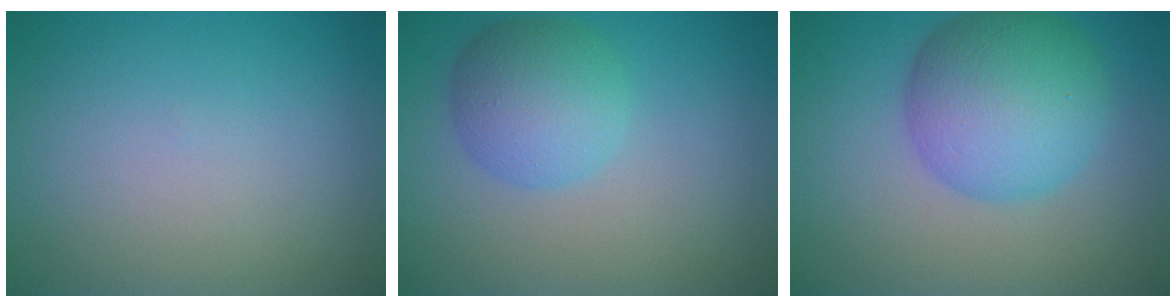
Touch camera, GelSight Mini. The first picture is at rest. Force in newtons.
{"total": 4.6, "press": 4.6, "slide": 0.2}
{"total": 7.8, "press": 7.8, "slide": 0.1}